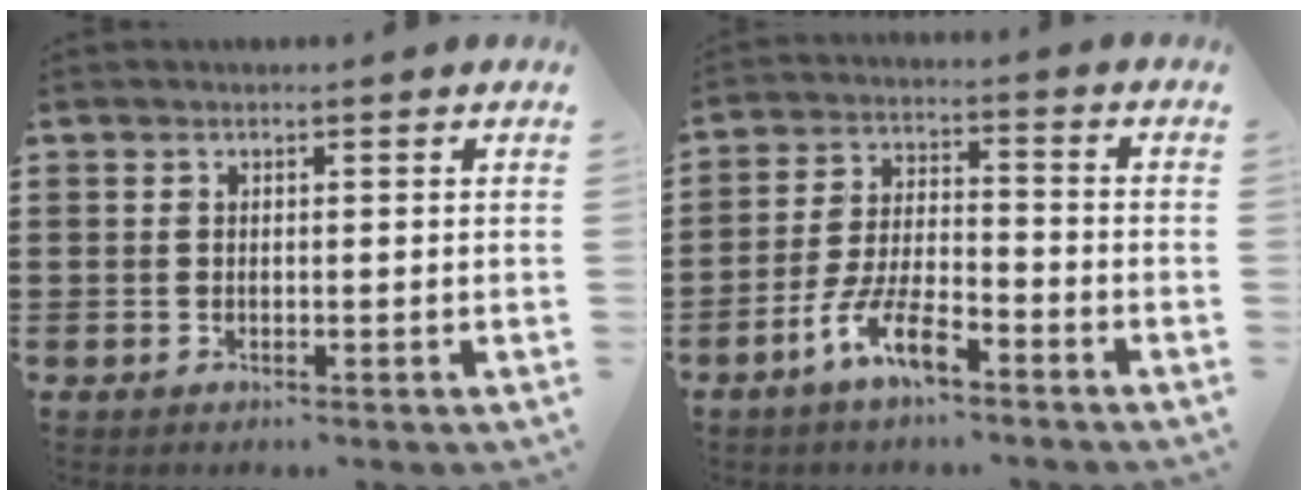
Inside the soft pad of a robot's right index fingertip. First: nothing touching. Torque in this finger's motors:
{"motor_torque": [1.83, 0.31, 0.77, 0.21]}